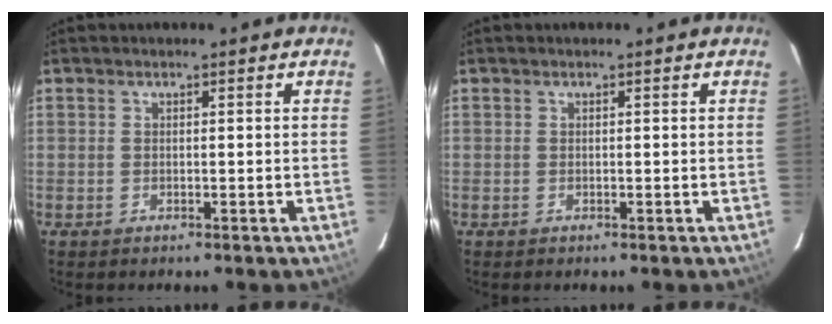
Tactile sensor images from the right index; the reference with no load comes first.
{"total": 0.0}